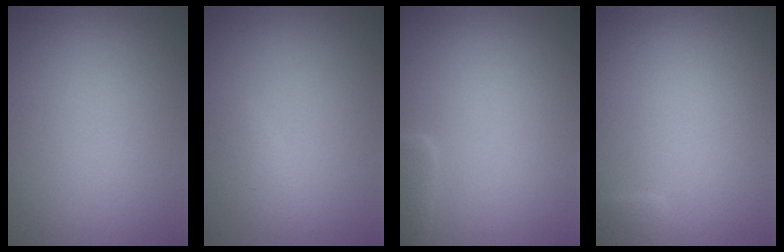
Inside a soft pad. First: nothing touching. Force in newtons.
{"total": 1.1, "press": 1.1, "slide": 0.1}
{"total": 1.6, "press": 1.6, "slide": 0.1}
{"total": 0.9, "press": 0.9, "slide": 0.0}